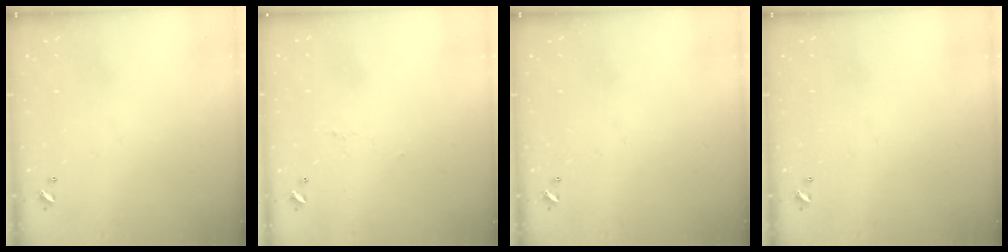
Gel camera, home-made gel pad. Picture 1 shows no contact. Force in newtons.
{"total": 0.9, "press": 0.6, "slide": 0.7}
{"total": 0.0}
{"total": 0.0}